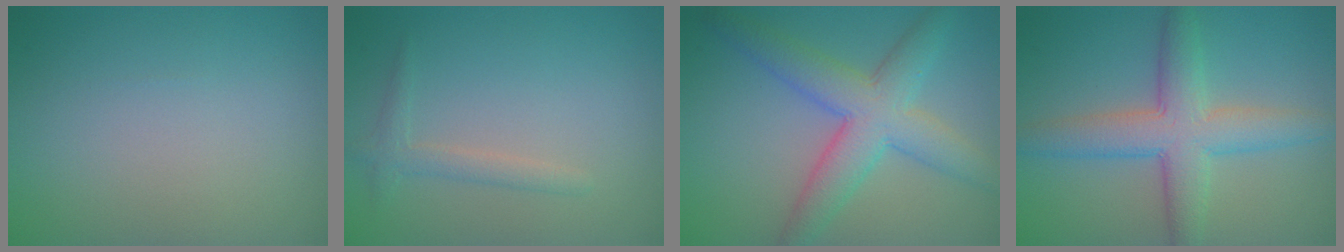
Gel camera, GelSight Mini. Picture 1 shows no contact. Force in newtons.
{"total": 1.6, "press": 1.6, "slide": 0.1}
{"total": 6.3, "press": 6.3, "slide": 0.1}
{"total": 5.8, "press": 5.8, "slide": 0.2}